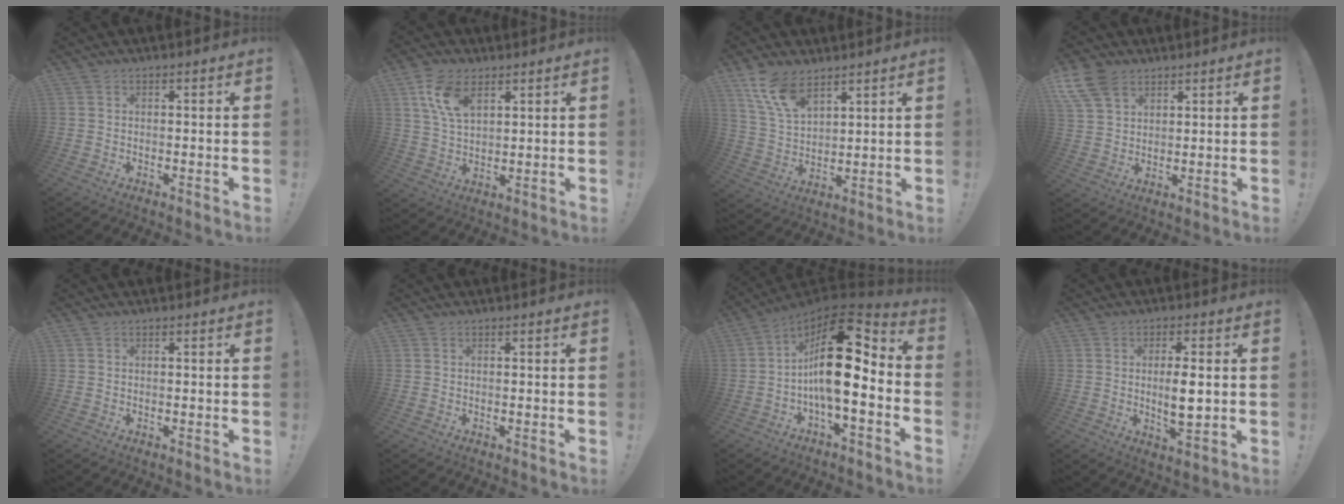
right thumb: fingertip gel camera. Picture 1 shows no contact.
{"total": 10.2, "force": [5.3, 5.7, 6.6], "torque": [-0.120, -0.014, 0.099]}
{"total": 11.1, "force": [7.6, 5.3, 6.0], "torque": [-0.113, -0.036, 0.148]}
{"total": 9.8, "force": [6.2, 6.1, 4.5], "torque": [-0.087, -0.028, 0.123]}
{"total": 0.0}
{"total": 0.0}
{"total": 20.5, "force": [1.1, 8.6, 18.6], "torque": [-0.315, -0.003, 0.020]}
{"total": 7.0, "force": [0.2, 2.0, 6.7], "torque": [-0.112, -0.012, -0.003]}